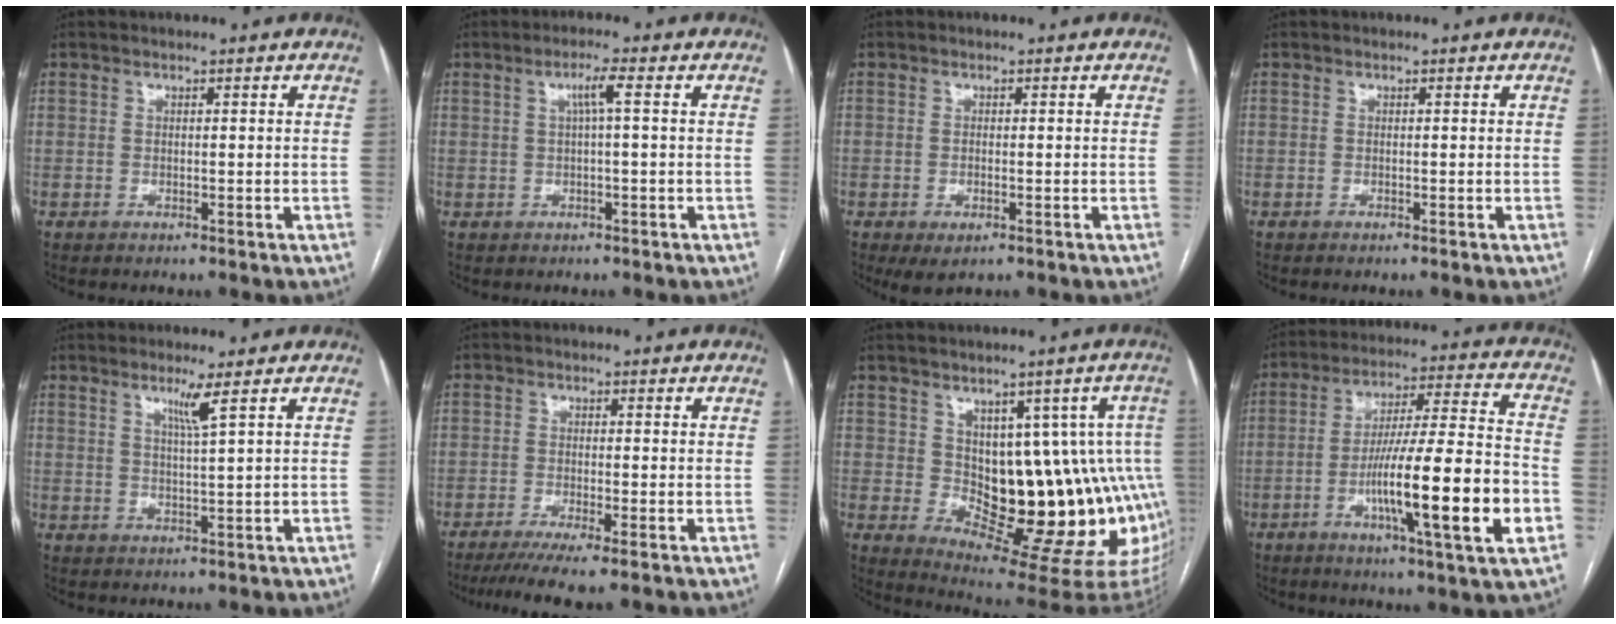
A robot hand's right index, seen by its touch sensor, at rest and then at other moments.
{"total": 2.7, "force": [0.5, -0.3, 2.6], "torque": [-0.052, 0.005, 0.010]}
{"total": 3.1, "force": [-1.4, 1.3, 2.4], "torque": [-0.043, -0.006, -0.015]}
{"total": 0.0}
{"total": 3.1, "force": [1.7, -0.9, 2.4], "torque": [-0.048, -0.011, 0.034]}
{"total": 6.8, "force": [-5.0, 0.0, 4.7], "torque": [-0.074, -0.015, -0.081]}
{"total": 15.7, "force": [-0.3, 8.0, 13.5], "torque": [-0.123, 0.022, 0.016]}
{"total": 18.8, "force": [-5.6, 0.4, 18.0], "torque": [-0.281, -0.003, -0.088]}